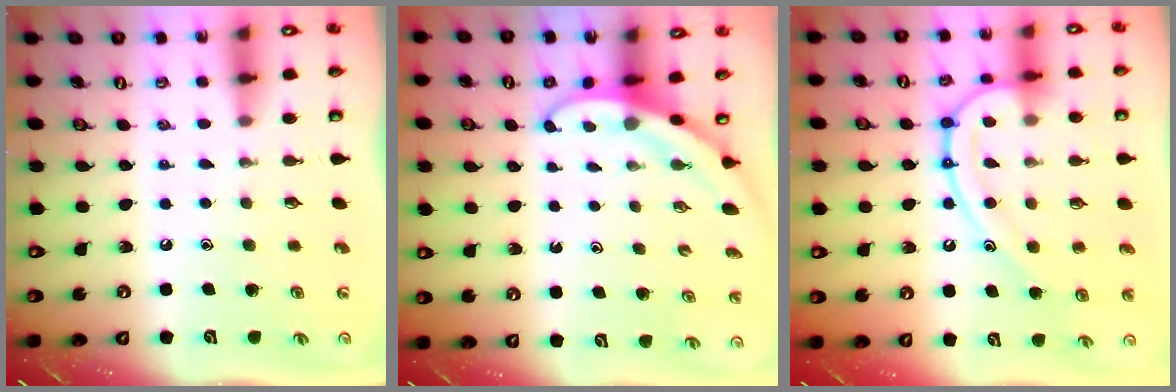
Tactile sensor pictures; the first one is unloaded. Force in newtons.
{"total": 3.1, "press": 3.1, "slide": 0.1}
{"total": 15.6, "press": 15.5, "slide": 1.8}